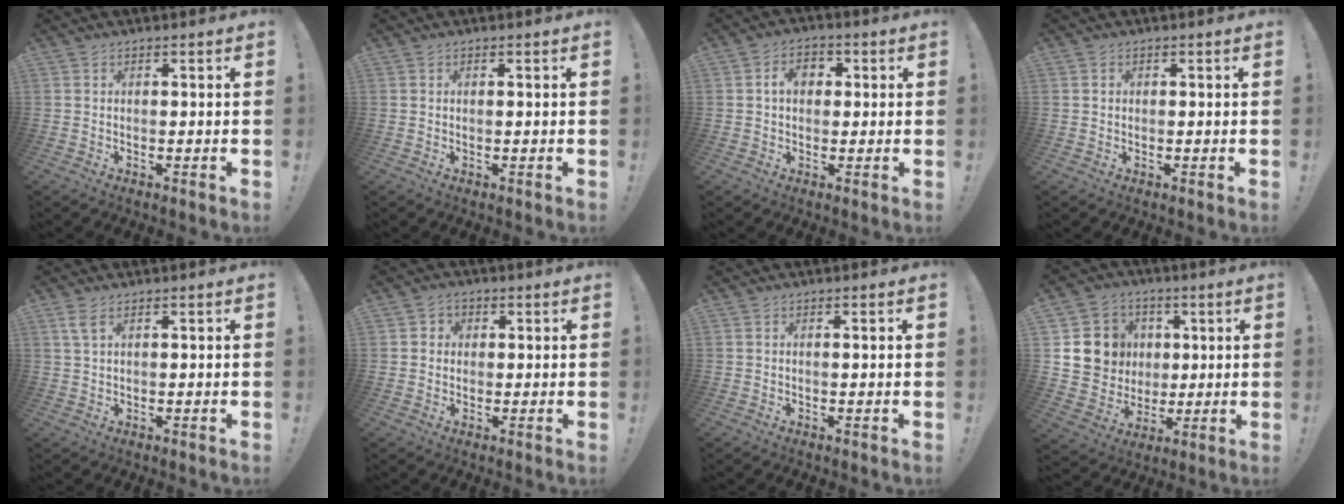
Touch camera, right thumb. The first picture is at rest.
{"total": 0.0}
{"total": 6.5, "force": [1.3, 4.7, 4.3], "torque": [-0.057, 0.006, 0.018]}
{"total": 0.6, "force": [-0.1, 0.6, 0.2], "torque": [-0.006, 0.004, -0.001]}
{"total": 3.3, "force": [1.6, 1.1, 2.7], "torque": [-0.056, 0.001, 0.031]}
{"total": 2.8, "force": [0.2, 2.7, 0.7], "torque": [-0.002, 0.001, 0.002]}
{"total": 0.8, "force": [0.3, -0.2, 0.7], "torque": [-0.009, -0.003, 0.002]}
{"total": 11.2, "force": [2.1, 10.7, 2.6], "torque": [-0.035, -0.004, 0.057]}